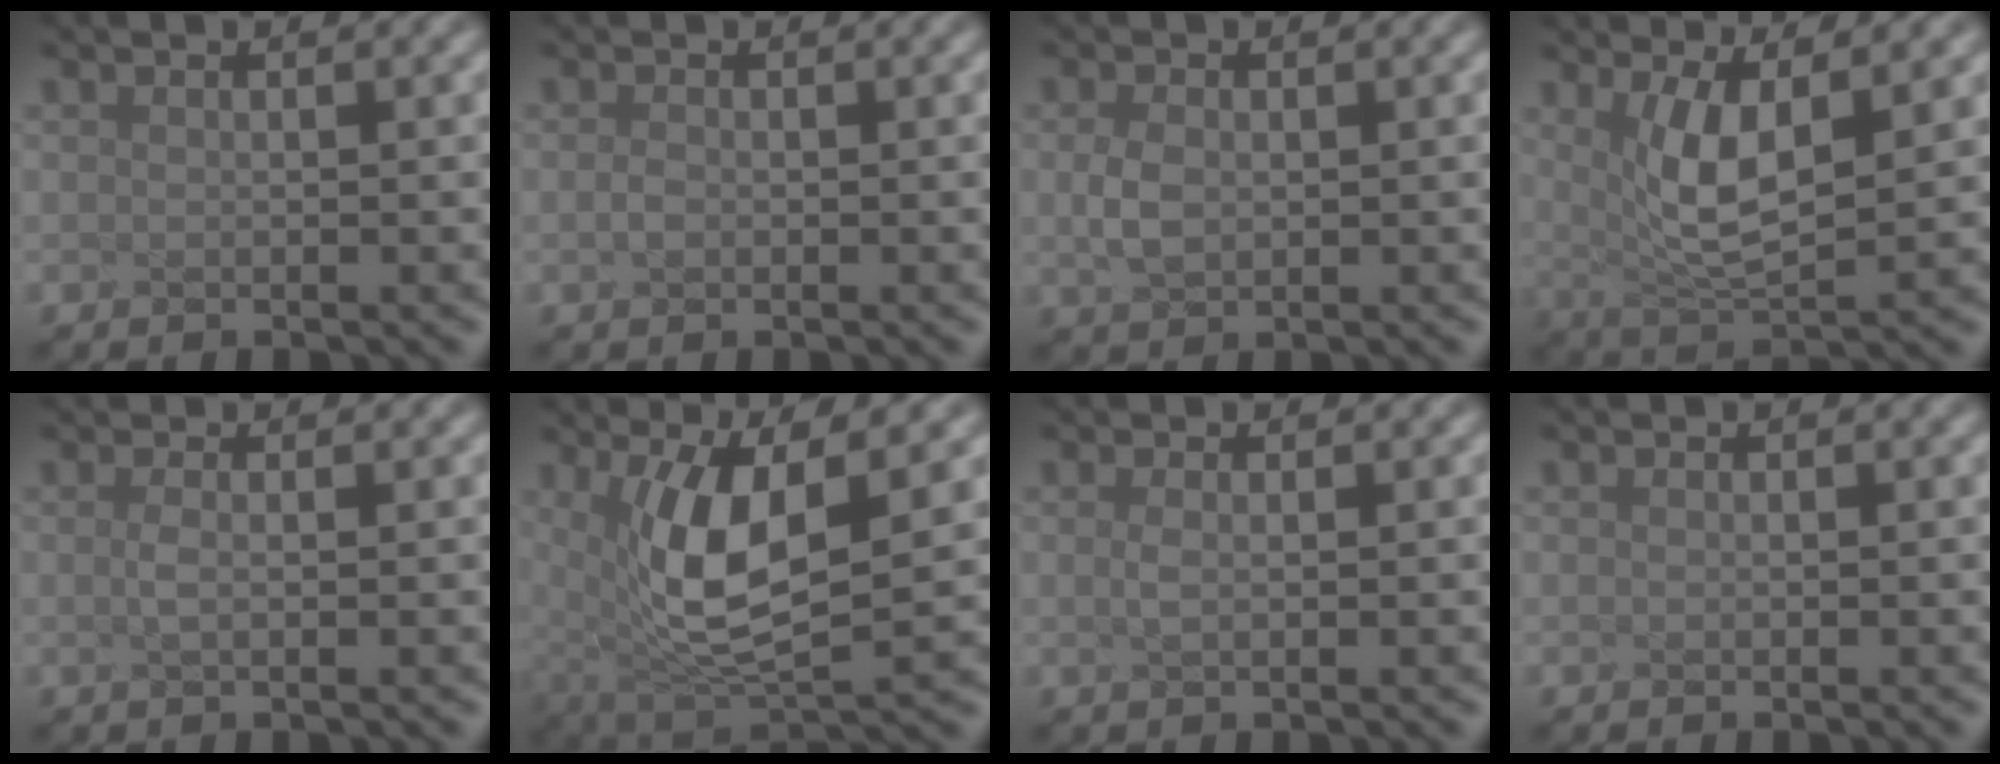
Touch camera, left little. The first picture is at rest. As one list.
[{"total": 1.6, "force": [-1.1, -0.9, -0.7], "torque": [-0.019, -0.003, 0.015]}, {"total": 1.1, "force": [-1.1, -0.3, 0.1], "torque": [-0.048, -0.008, 0.026]}, {"total": 3.5, "force": [0.1, 0.2, 3.5], "torque": [-0.104, -0.015, 0.051]}, {"total": 0.9, "force": [-0.7, -0.4, 0.2], "torque": [-0.033, -0.006, 0.005]}, {"total": 6.2, "force": [0.4, 1.6, 5.9], "torque": [-0.157, -0.012, 0.052]}, {"total": 0.5, "force": [-0.4, -0.2, 0.2], "torque": [-0.024, -0.005, 0.005]}, {"total": 0.0}]